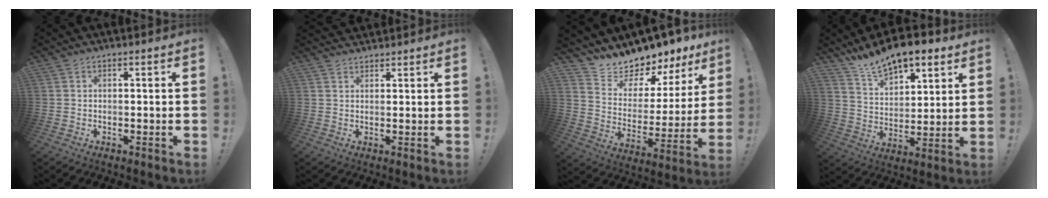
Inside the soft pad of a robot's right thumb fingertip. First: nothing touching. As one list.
[{"total": 2.5, "force": [2.3, 0.8, 0.1], "torque": [0.013, -0.017, 0.042]}, {"total": 11.1, "force": [10.7, 2.8, 1.2], "torque": [-0.032, -0.112, 0.186]}, {"total": 13.3, "force": [10.8, 5.3, 5.6], "torque": [-0.096, -0.077, 0.195]}]